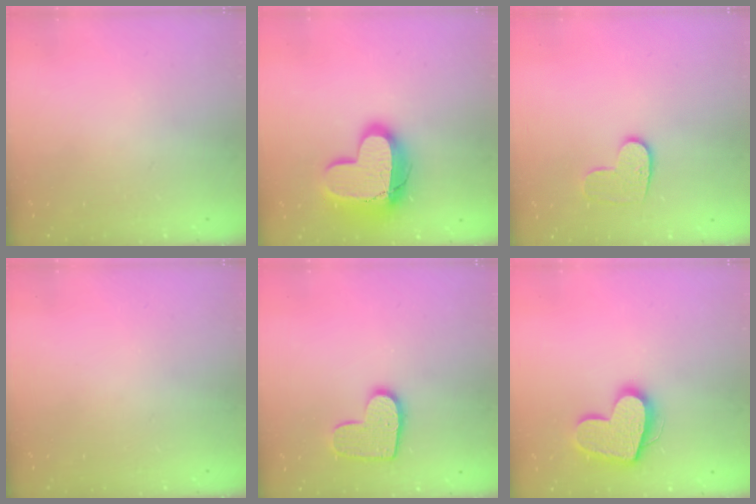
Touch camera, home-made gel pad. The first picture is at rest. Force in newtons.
{"total": 16.7, "press": 16.7, "slide": 1.5}
{"total": 8.0, "press": 8.0, "slide": 0.3}
{"total": 0.0}
{"total": 11.2, "press": 11.2, "slide": 0.6}
{"total": 15.8, "press": 15.7, "slide": 1.4}